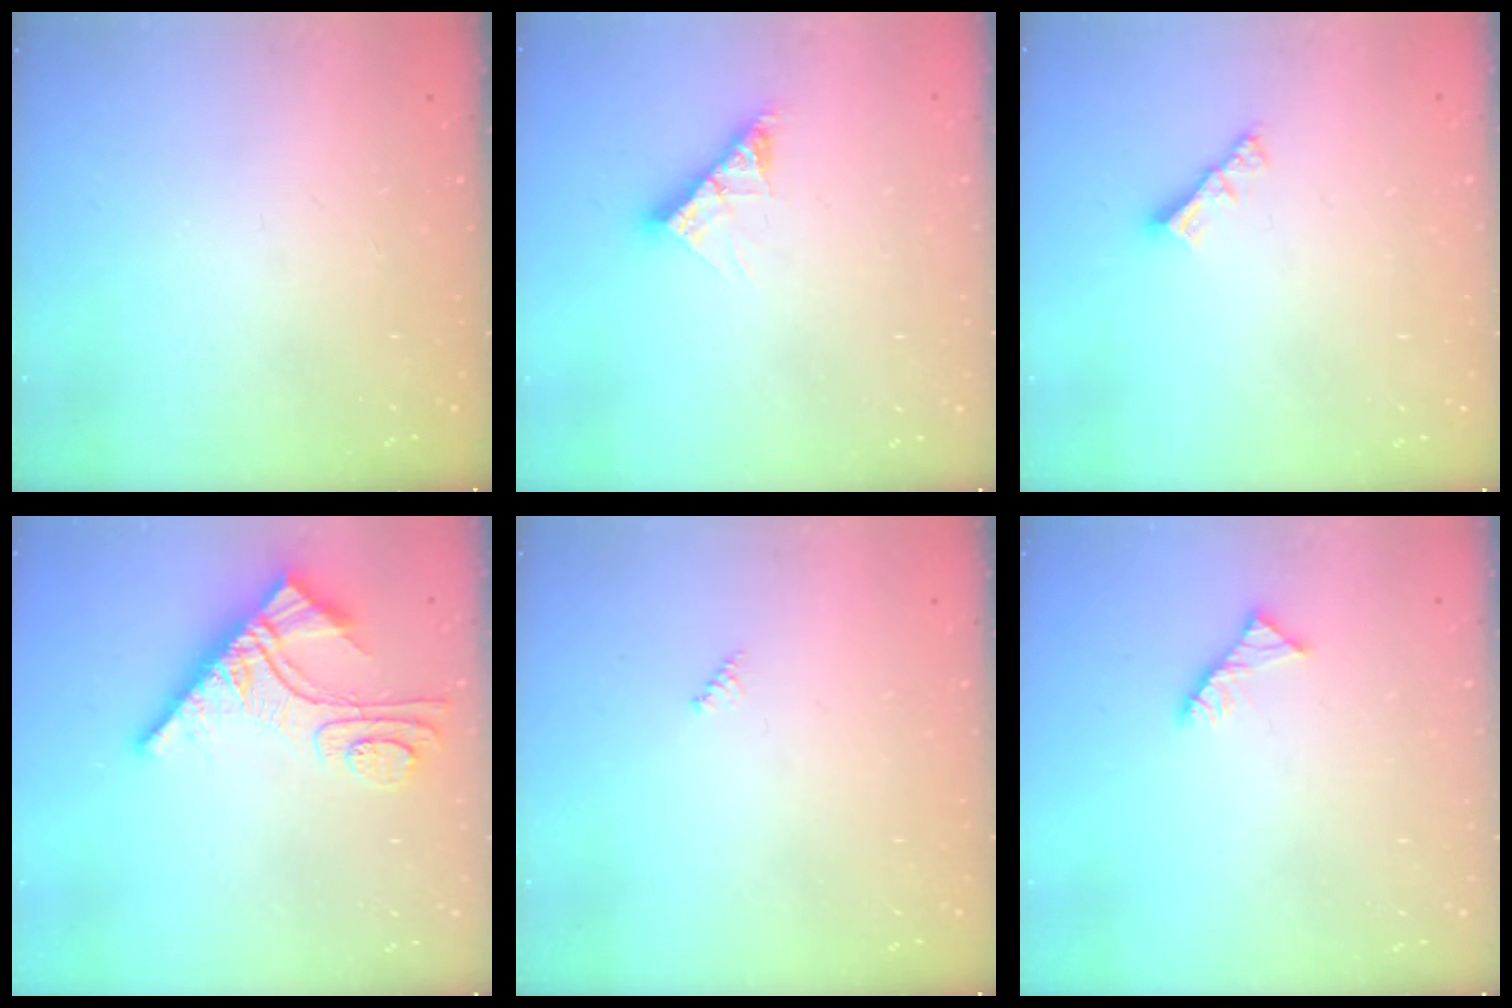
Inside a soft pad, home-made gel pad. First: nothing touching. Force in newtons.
{"total": 9.6, "press": 9.5, "slide": 0.9}
{"total": 3.4, "press": 3.4, "slide": 0.2}
{"total": 11.3, "press": 11.2, "slide": 1.2}
{"total": 2.0, "press": 2.0, "slide": 0.2}
{"total": 2.9, "press": 2.9, "slide": 0.4}